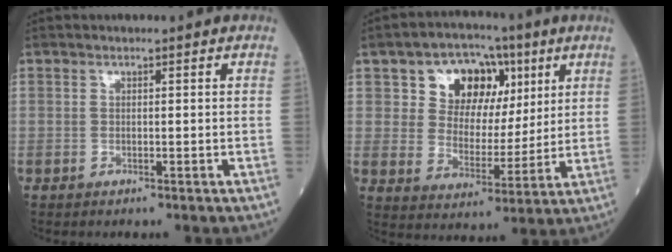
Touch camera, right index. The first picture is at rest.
{"total": 11.3, "force": [5.2, 8.1, 6.1], "torque": [-0.090, 0.029, 0.091]}